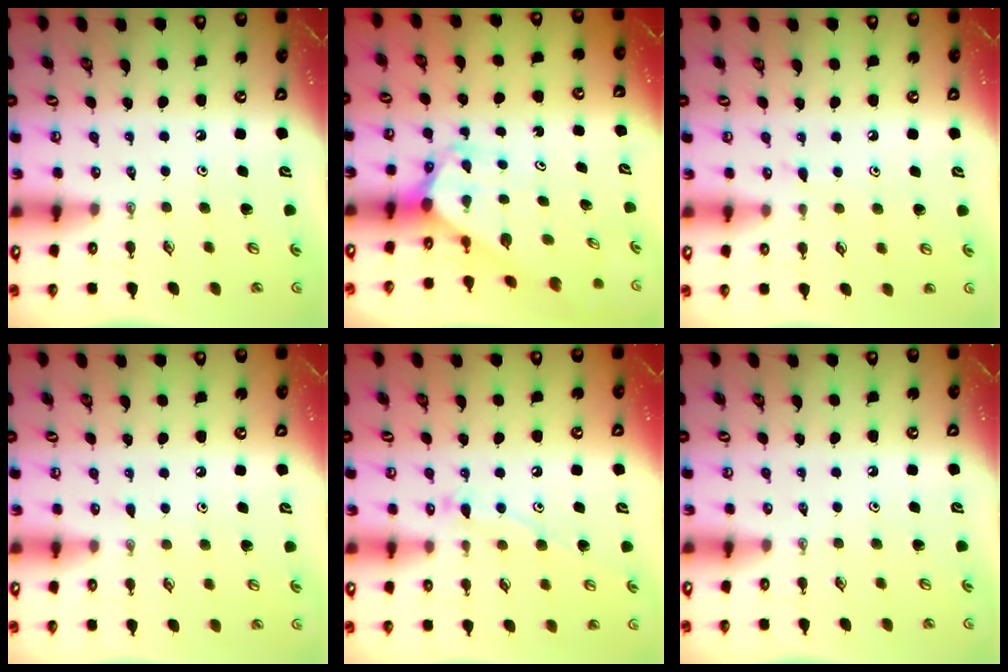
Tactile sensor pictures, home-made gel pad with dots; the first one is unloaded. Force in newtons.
{"total": 2.4, "press": 2.4, "slide": 0.2}
{"total": 5.1, "press": 5.0, "slide": 0.6}
{"total": 4.9, "press": 4.8, "slide": 0.5}
{"total": 10.0, "press": 10.0, "slide": 0.7}
{"total": 0.0}